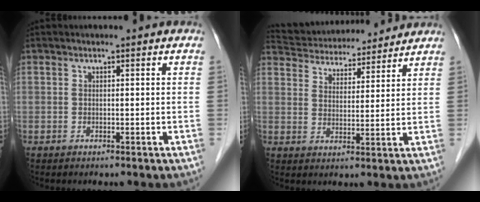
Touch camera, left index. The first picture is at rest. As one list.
[{"total": 15.5, "force": [14.5, 3.6, 4.2], "torque": [-0.078, 0.032, 0.224]}]